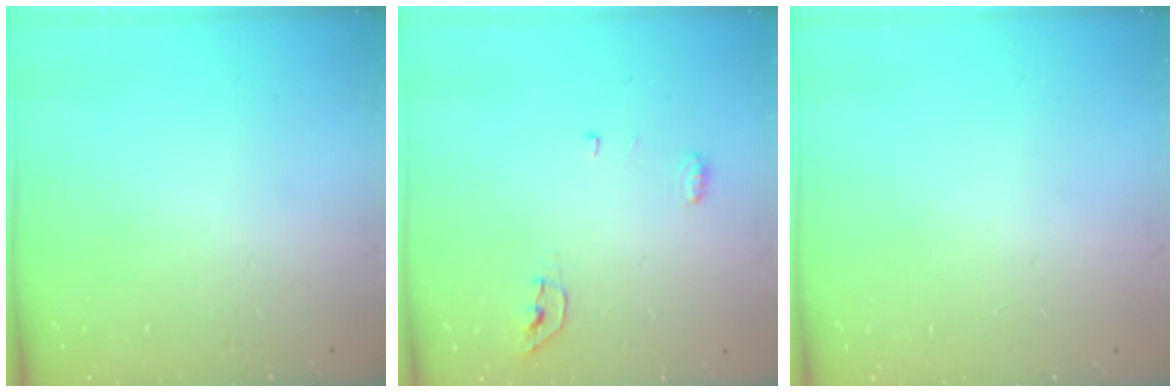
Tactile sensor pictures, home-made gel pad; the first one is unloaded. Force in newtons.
{"total": 4.4, "press": 4.3, "slide": 0.8}
{"total": 0.9, "press": 0.9, "slide": 0.0}